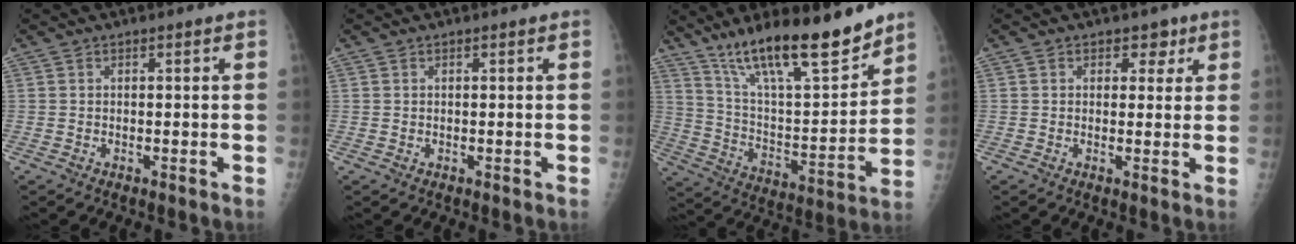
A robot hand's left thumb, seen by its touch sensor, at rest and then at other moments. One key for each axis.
{"total": 0.6, "fx": 0.3, "fy": 0.4, "fz": 0.4, "tx": -0.004, "ty": 0.000, "tz": 0.004}
{"total": 21.6, "fx": 16.0, "fy": 5.1, "fz": 13.5, "tx": -0.196, "ty": -0.084, "tz": 0.280}
{"total": 3.9, "fx": 1.9, "fy": 2.9, "fz": 1.7, "tx": 0.005, "ty": -0.006, "tz": 0.023}